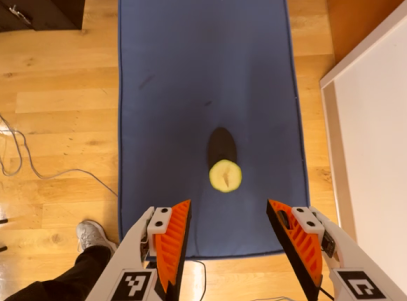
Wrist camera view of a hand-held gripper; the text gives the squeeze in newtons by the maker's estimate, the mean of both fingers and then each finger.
{"total": 0.8, "left": 1.2, "right": 0.4}